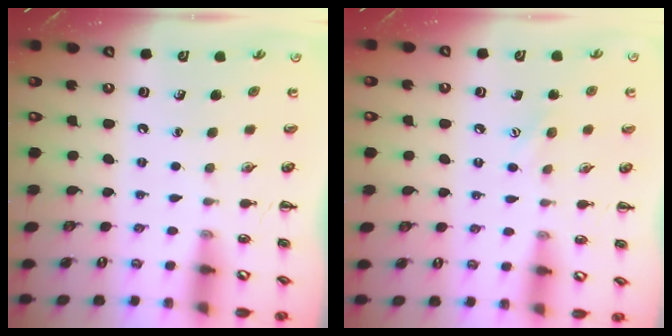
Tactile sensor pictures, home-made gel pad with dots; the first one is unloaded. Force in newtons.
{"total": 6.2, "press": 6.1, "slide": 1.2}